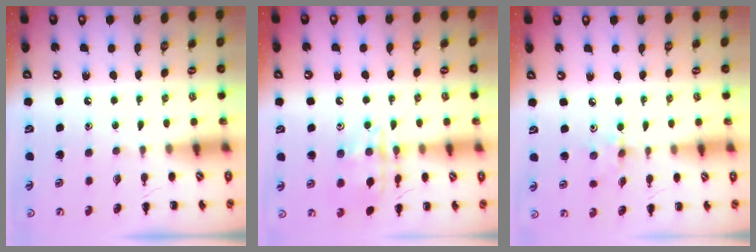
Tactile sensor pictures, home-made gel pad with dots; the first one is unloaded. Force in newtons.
{"total": 13.5, "press": 13.5, "slide": 0.7}
{"total": 2.2, "press": 2.2, "slide": 0.5}